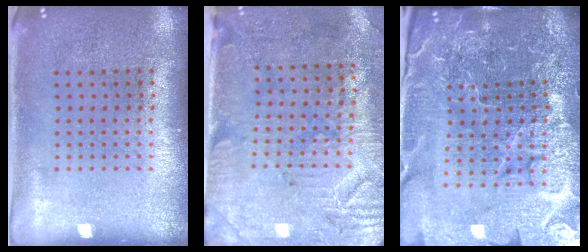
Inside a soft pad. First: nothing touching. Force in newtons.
{"total": 3.1, "press": 2.7, "slide": 1.6}
{"total": 6.6, "press": 5.9, "slide": 3.1}